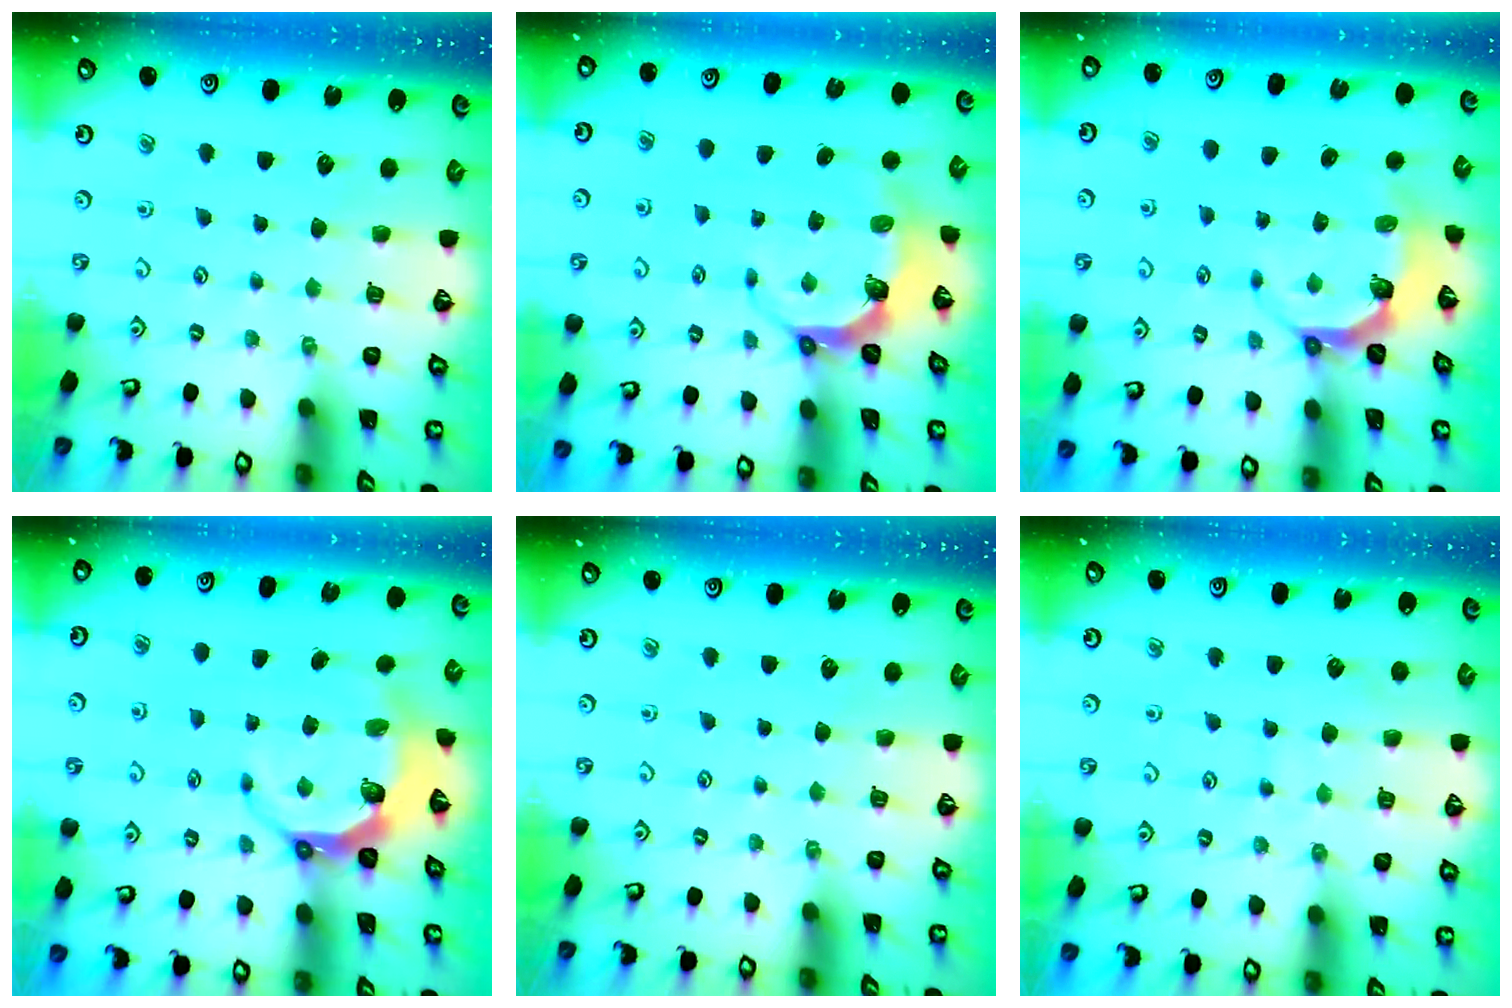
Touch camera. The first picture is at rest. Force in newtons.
{"total": 7.0, "press": 5.8, "slide": 3.9}
{"total": 5.6, "press": 4.4, "slide": 3.4}
{"total": 6.4, "press": 5.1, "slide": 3.8}
{"total": 0.0}
{"total": 6.2, "press": 6.2, "slide": 0.3}